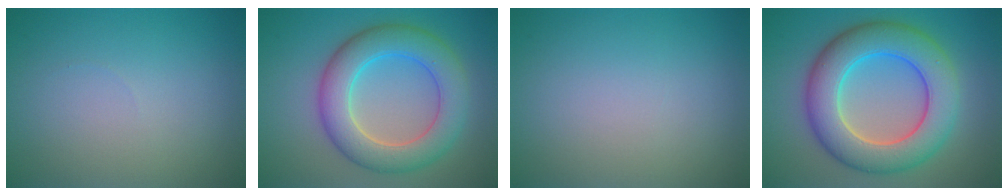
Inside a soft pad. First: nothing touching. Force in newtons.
{"total": 7.1, "press": 7.1, "slide": 0.2}
{"total": 0.0}
{"total": 9.3, "press": 9.3, "slide": 0.3}